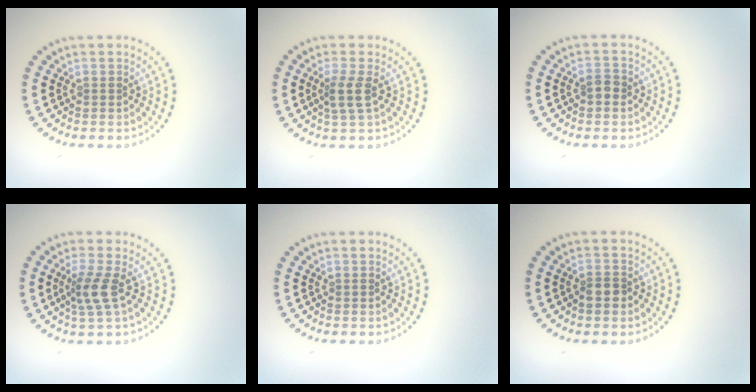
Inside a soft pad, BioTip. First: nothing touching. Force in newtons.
{"total": 2.2, "press": 1.7, "slide": 1.3}
{"total": 1.3, "press": 1.2, "slide": 0.3}
{"total": 2.4, "press": 1.8, "slide": 1.6}
{"total": 0.0}
{"total": 1.7, "press": 1.5, "slide": 0.7}